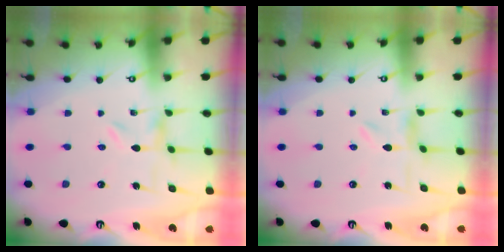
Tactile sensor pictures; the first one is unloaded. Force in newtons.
{"total": 1.6, "press": 1.6, "slide": 0.2}